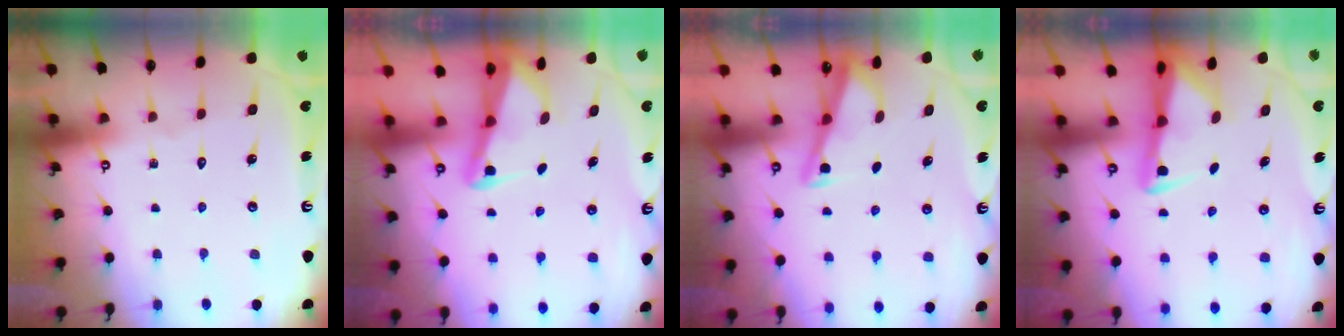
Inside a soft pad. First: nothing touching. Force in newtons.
{"total": 2.5, "press": 2.5, "slide": 0.4}
{"total": 3.3, "press": 3.3, "slide": 0.3}
{"total": 2.8, "press": 2.8, "slide": 0.5}